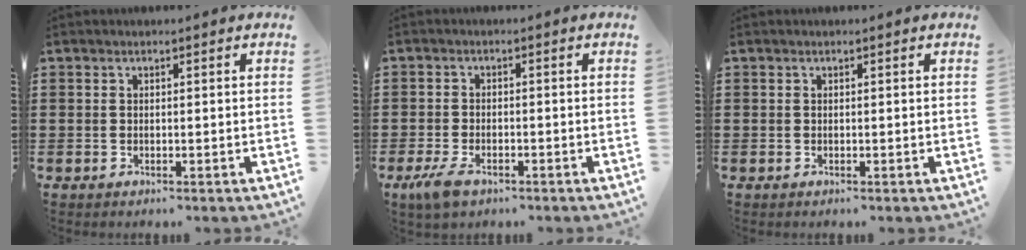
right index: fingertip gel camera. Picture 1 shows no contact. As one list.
[{"total": 3.2, "force": [-2.1, 1.5, 1.9], "torque": [-0.053, 0.000, -0.045]}, {"total": 0.0}]